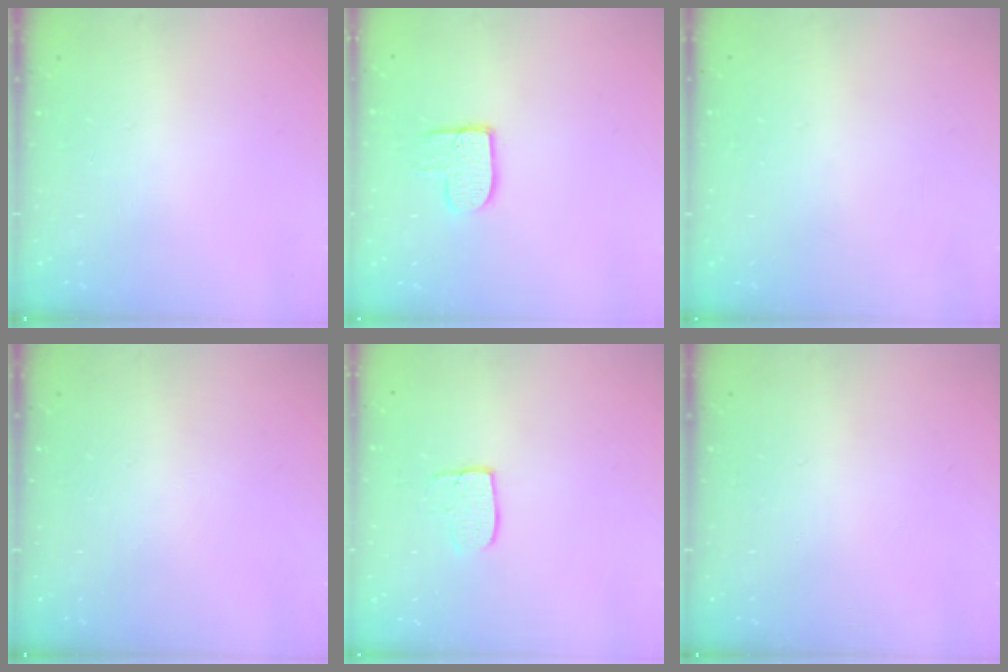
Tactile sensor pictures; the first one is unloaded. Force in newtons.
{"total": 8.8, "press": 8.8, "slide": 0.6}
{"total": 0.0}
{"total": 0.0}
{"total": 5.9, "press": 5.9, "slide": 0.3}
{"total": 0.0}